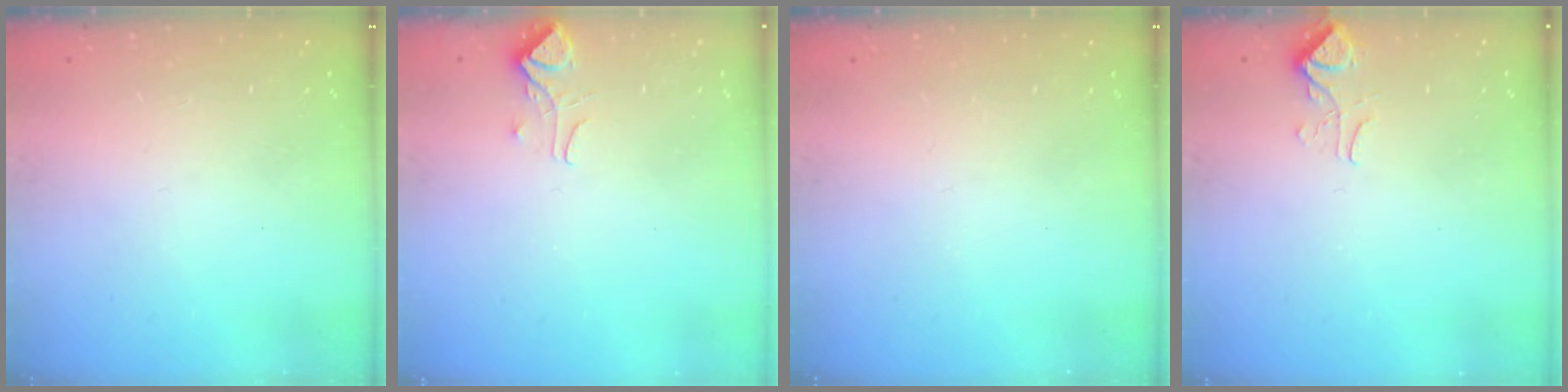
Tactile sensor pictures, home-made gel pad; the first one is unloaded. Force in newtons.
{"total": 0.9, "press": 0.5, "slide": 0.8}
{"total": 0.0}
{"total": 2.4, "press": 2.3, "slide": 0.7}